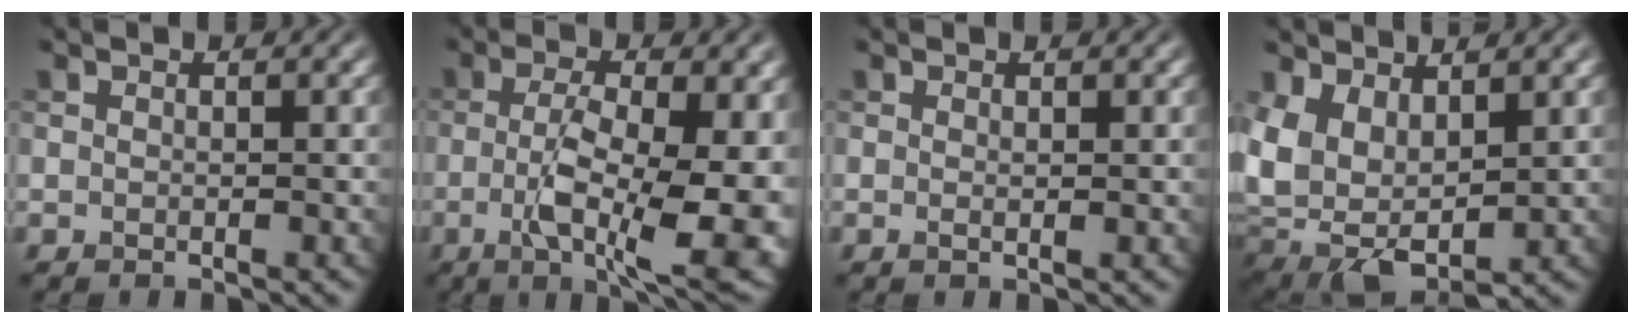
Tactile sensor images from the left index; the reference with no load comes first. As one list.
[{"total": 11.5, "force": [-2.5, 4.1, 10.4], "torque": [-0.173, -0.017, -0.038]}, {"total": 0.5, "force": [0.0, 0.0, 0.5], "torque": [-0.010, -0.002, 0.000]}, {"total": 7.5, "force": [1.8, 4.5, 5.8], "torque": [-0.132, -0.011, 0.040]}]